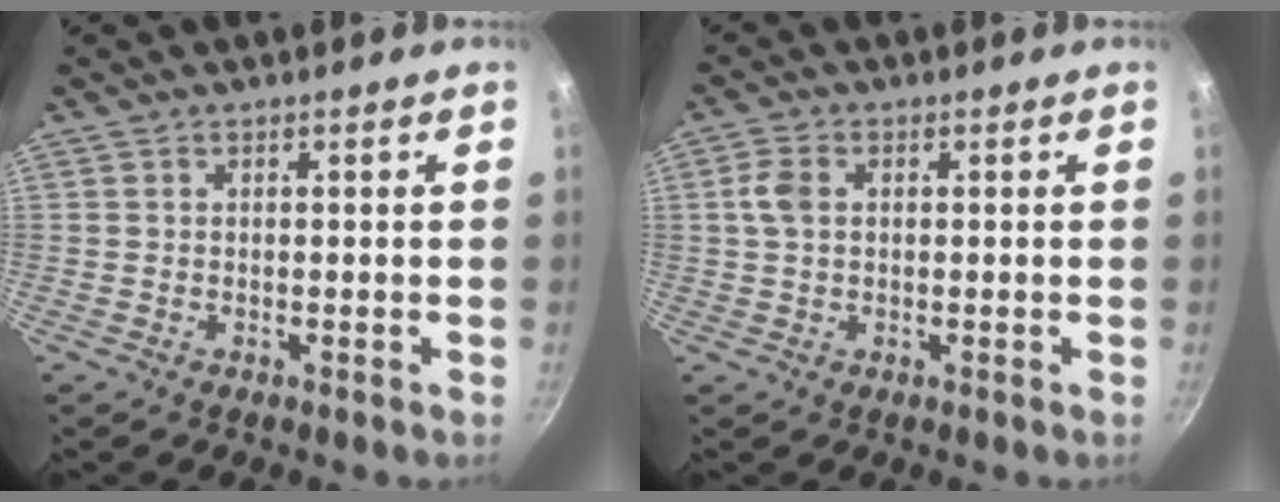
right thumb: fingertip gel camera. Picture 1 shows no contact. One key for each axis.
{"total": 3.6, "fx": 0.5, "fy": 2.4, "fz": 2.5, "tx": -0.059, "ty": 0.007, "tz": 0.008}